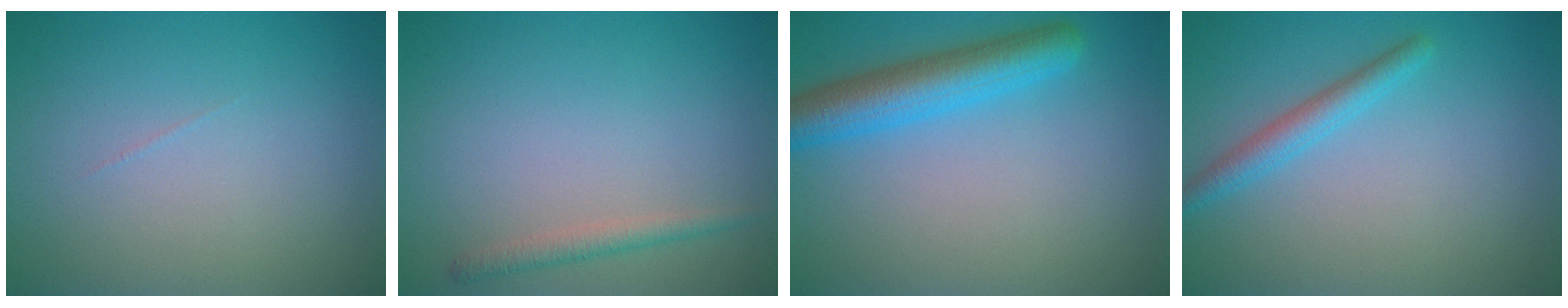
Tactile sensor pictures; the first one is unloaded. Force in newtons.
{"total": 1.5, "press": 1.5, "slide": 0.1}
{"total": 5.4, "press": 5.4, "slide": 0.2}
{"total": 2.3, "press": 2.3, "slide": 0.1}